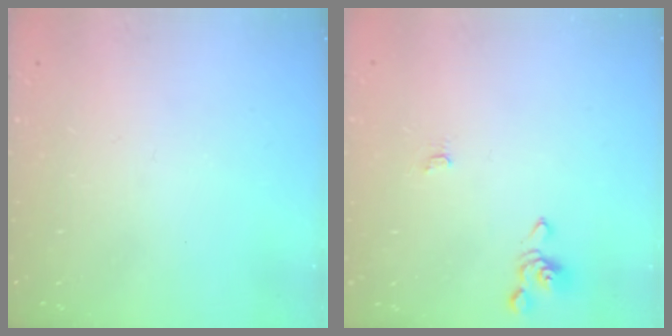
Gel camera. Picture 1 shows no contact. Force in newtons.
{"total": 0.0}